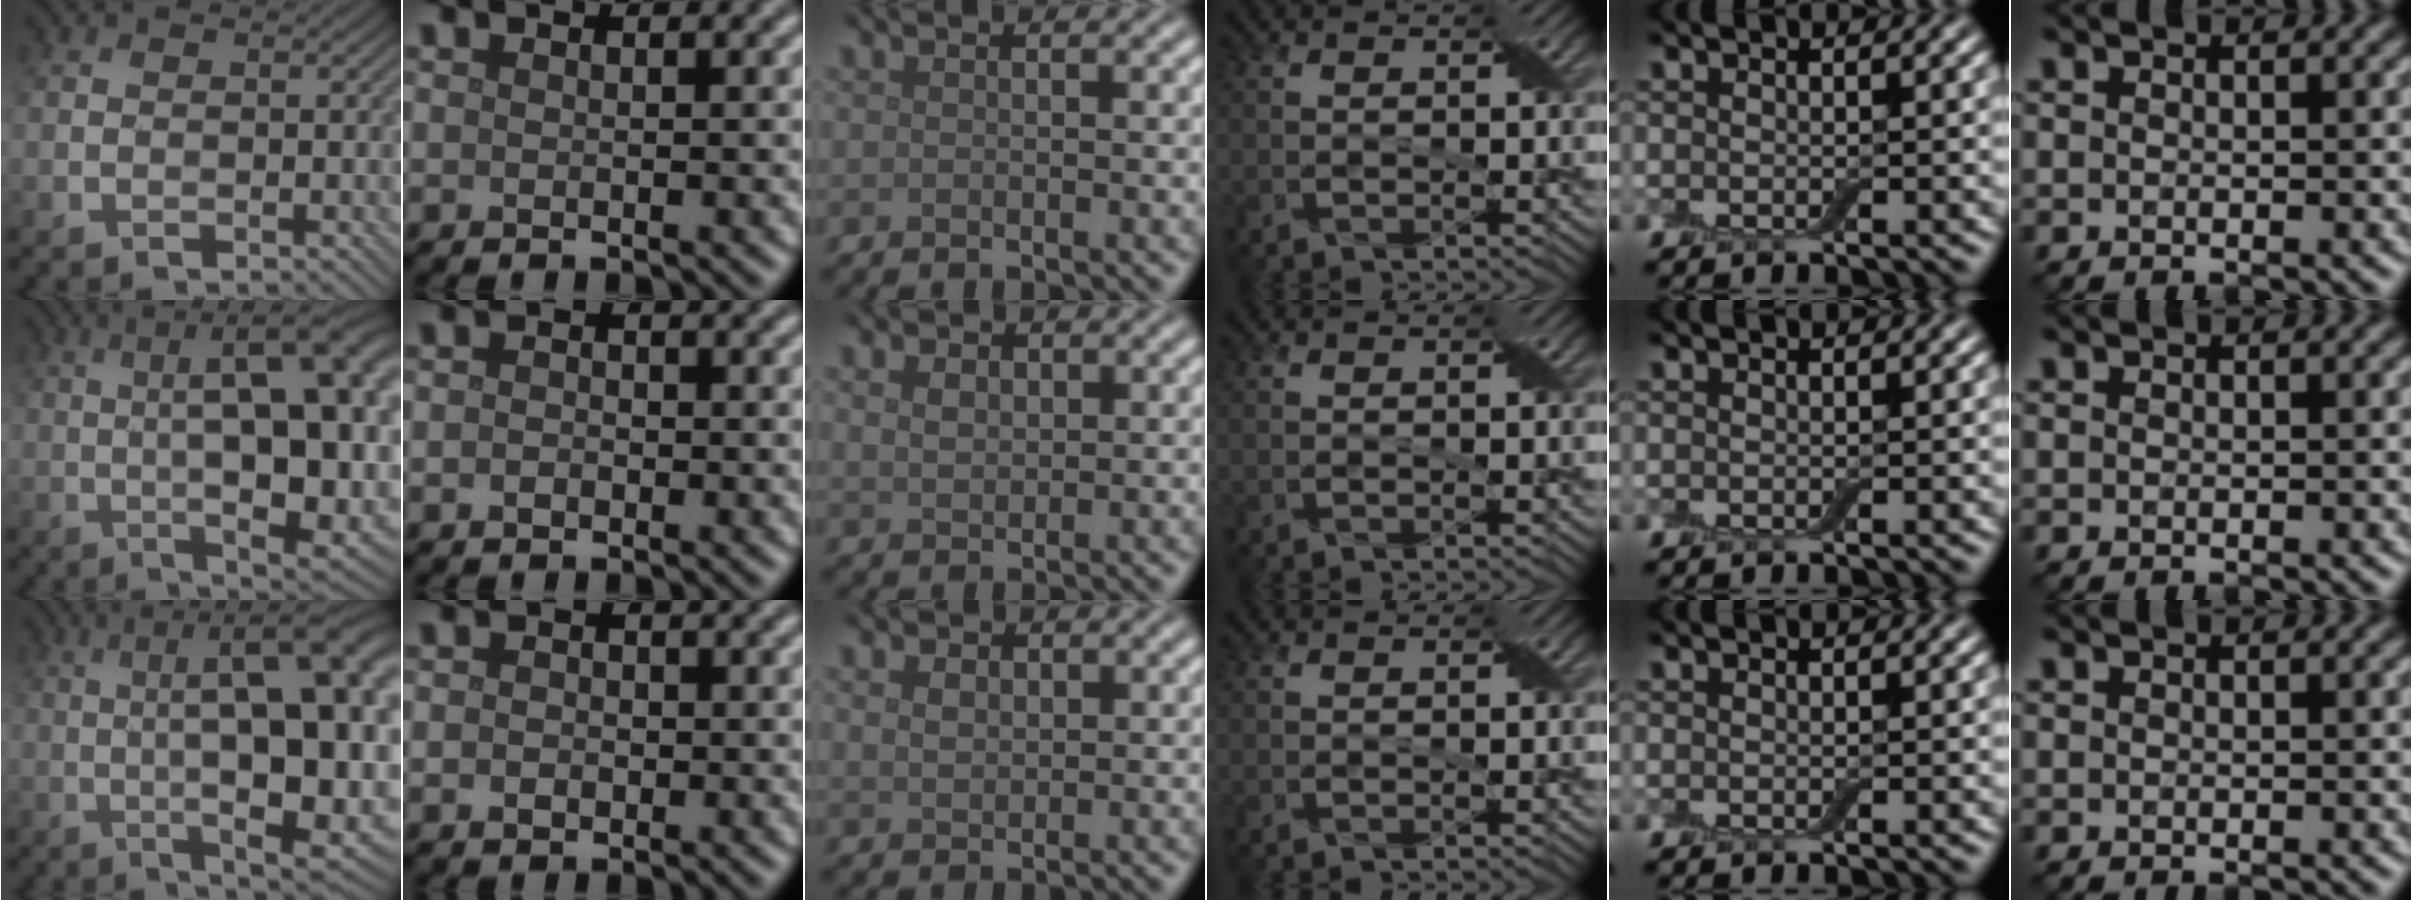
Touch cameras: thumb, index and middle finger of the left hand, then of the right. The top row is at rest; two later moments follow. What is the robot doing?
{"motion": "peel", "object": "adhesive wrap"}